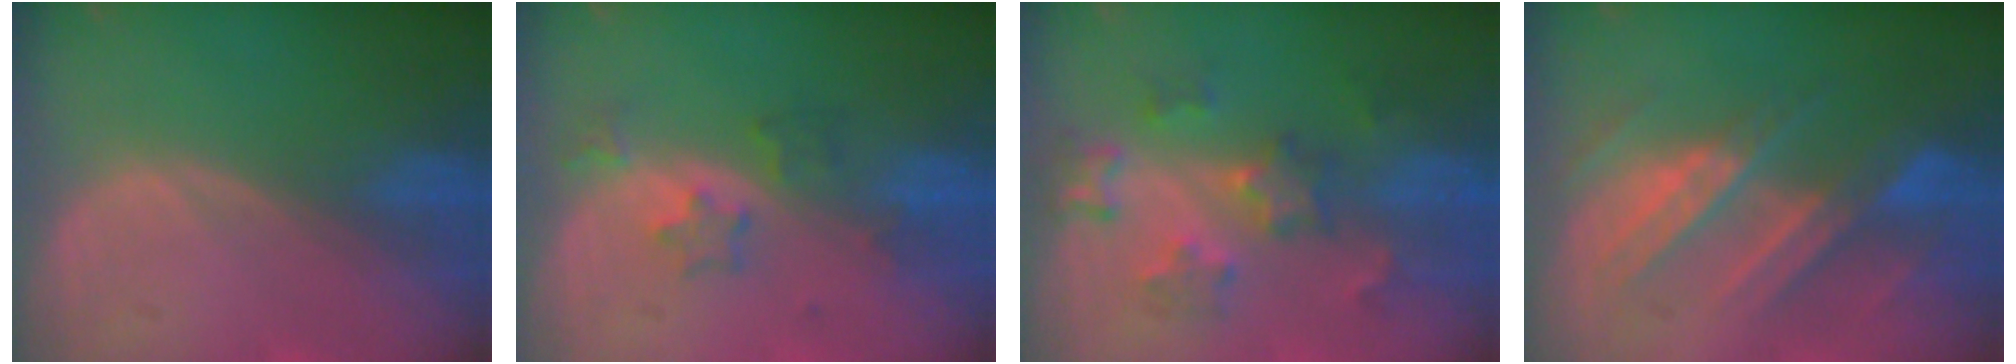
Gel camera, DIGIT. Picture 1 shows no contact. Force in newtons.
{"total": 4.0, "press": 3.8, "slide": 1.4}
{"total": 6.7, "press": 6.7, "slide": 0.6}
{"total": 8.9, "press": 8.0, "slide": 4.0}